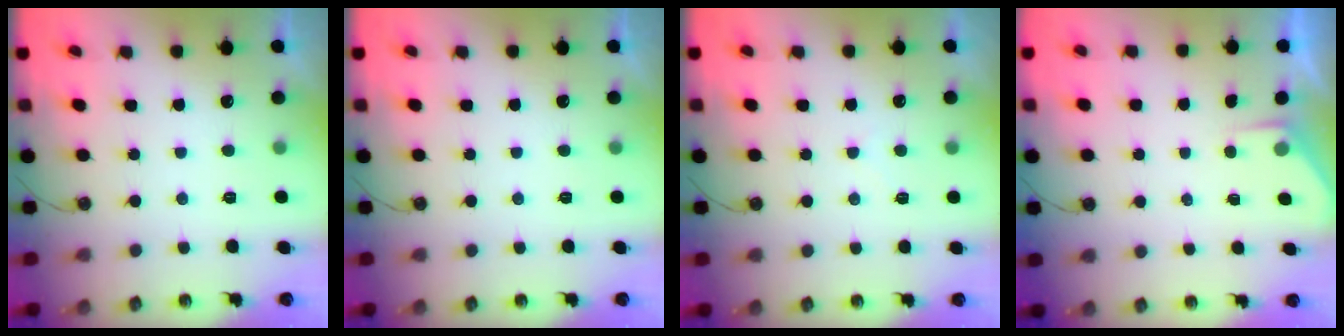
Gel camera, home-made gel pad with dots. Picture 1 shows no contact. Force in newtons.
{"total": 0.0}
{"total": 5.4, "press": 5.4, "slide": 0.7}
{"total": 1.6, "press": 1.6, "slide": 0.3}